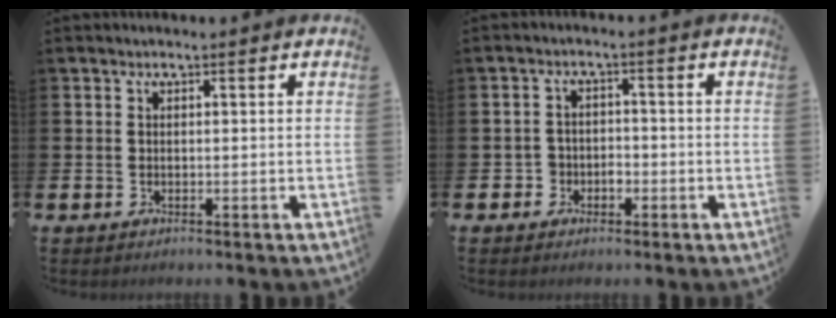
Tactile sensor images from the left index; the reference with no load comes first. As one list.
[{"total": 2.6, "force": [-1.5, 2.0, 0.2], "torque": [-0.020, 0.009, -0.035]}]